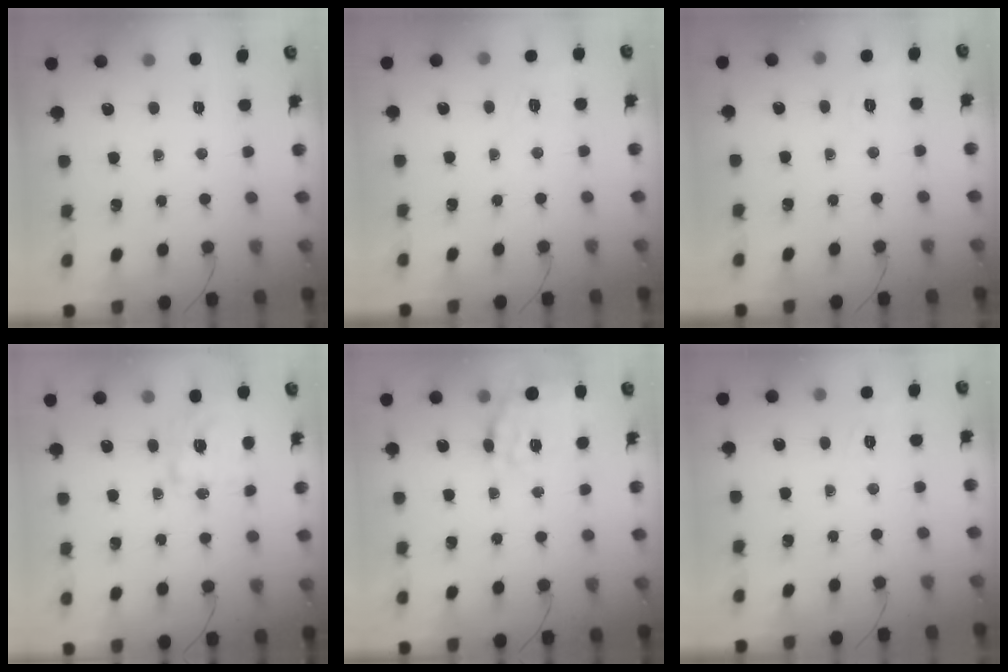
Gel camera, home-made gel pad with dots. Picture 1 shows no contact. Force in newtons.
{"total": 9.4, "press": 9.1, "slide": 2.4}
{"total": 1.7, "press": 0.0, "slide": 1.7}
{"total": 2.4, "press": 2.4, "slide": 0.3}
{"total": 17.9, "press": 17.6, "slide": 3.4}
{"total": 1.9, "press": 0.8, "slide": 1.7}